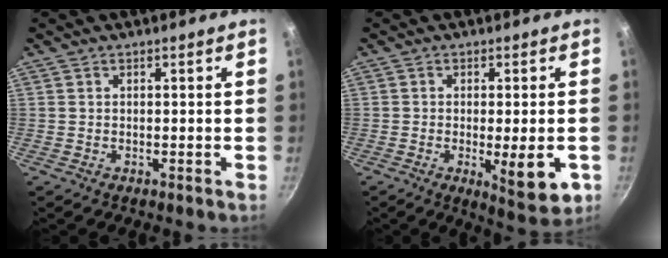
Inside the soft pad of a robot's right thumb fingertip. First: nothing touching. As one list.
[{"total": 9.4, "force": [-2.4, 2.6, 8.7], "torque": [-0.112, -0.009, -0.025]}]